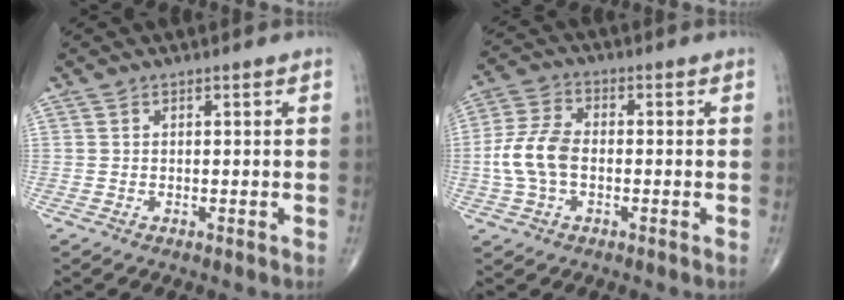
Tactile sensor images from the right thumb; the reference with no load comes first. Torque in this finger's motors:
{"motor_torque": [-0.17, 0.57, 0.92, -0.30, 0.09]}